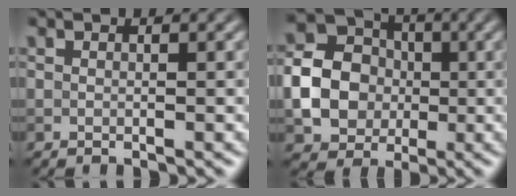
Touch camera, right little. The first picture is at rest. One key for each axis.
{"total": 6.8, "fx": -0.9, "fy": 5.7, "fz": 3.6, "tx": -0.071, "ty": 0.007, "tz": -0.028}